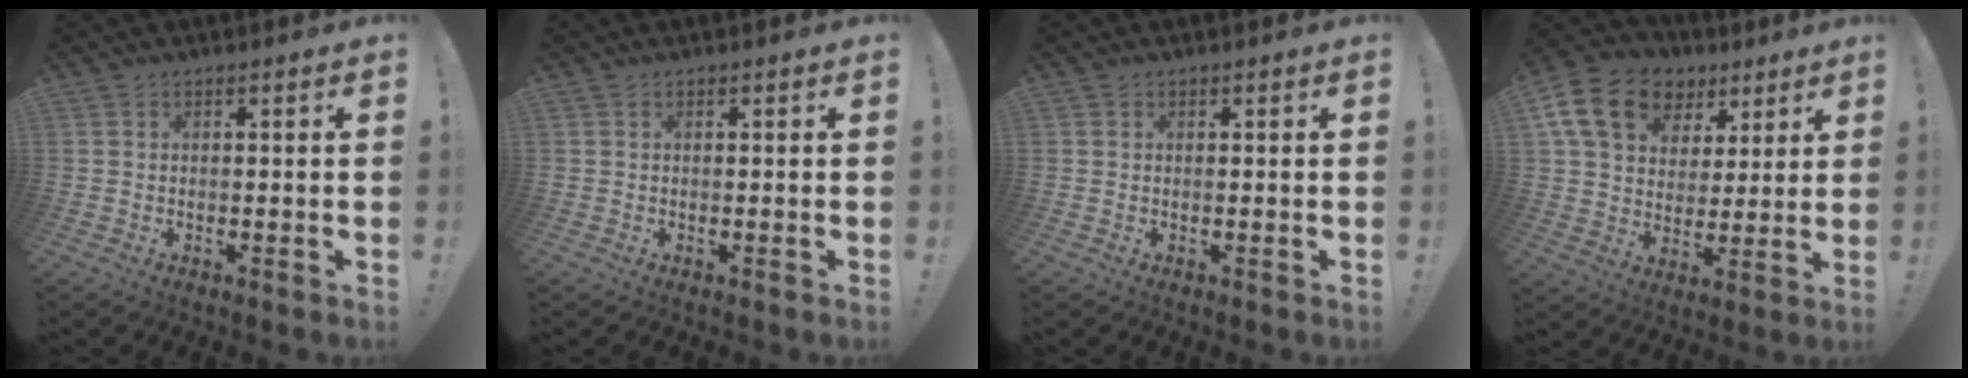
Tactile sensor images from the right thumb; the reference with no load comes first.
{"total": 0.0}
{"total": 0.0}
{"total": 18.0, "force": [8.3, 13.0, 9.4], "torque": [-0.145, -0.034, 0.160]}